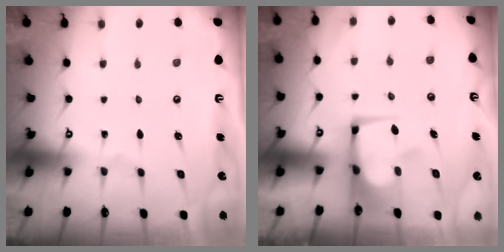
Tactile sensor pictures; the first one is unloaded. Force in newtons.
{"total": 3.4, "press": 3.3, "slide": 0.8}